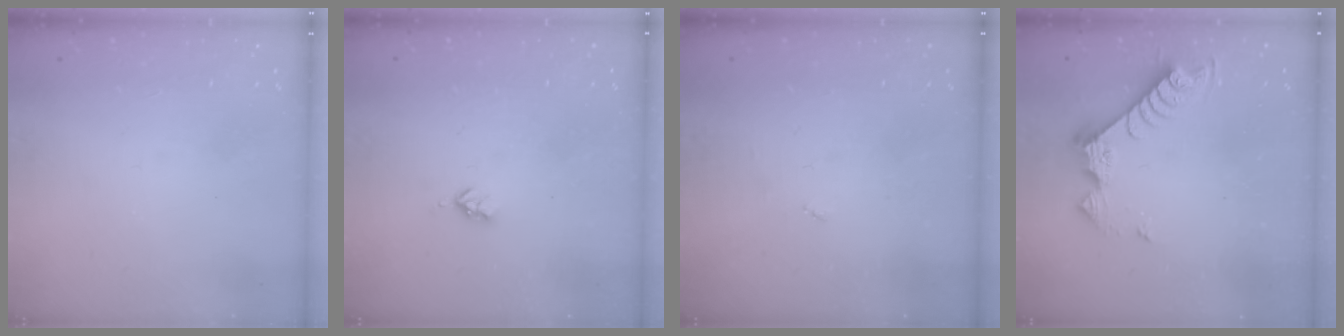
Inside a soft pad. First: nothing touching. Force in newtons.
{"total": 2.7, "press": 2.6, "slide": 0.5}
{"total": 2.7, "press": 2.7, "slide": 0.4}
{"total": 10.0, "press": 9.9, "slide": 0.5}